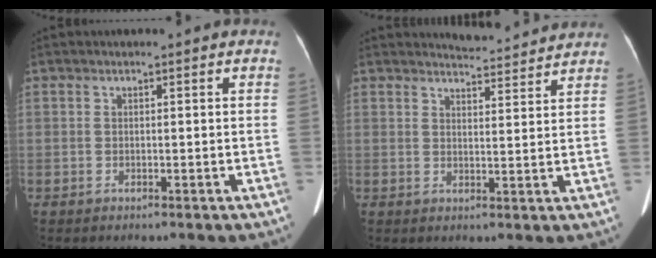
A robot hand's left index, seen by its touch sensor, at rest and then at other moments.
{"total": 5.6, "force": [5.6, 0.2, 0.3], "torque": [-0.016, 0.004, 0.070]}